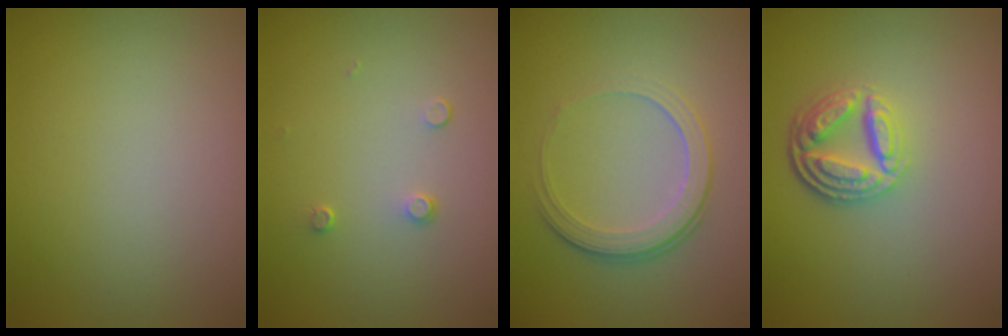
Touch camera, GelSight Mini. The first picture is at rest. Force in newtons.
{"total": 0.9, "press": 0.6, "slide": 0.6}
{"total": 3.8, "press": 2.6, "slide": 2.8}
{"total": 4.5, "press": 3.4, "slide": 2.9}